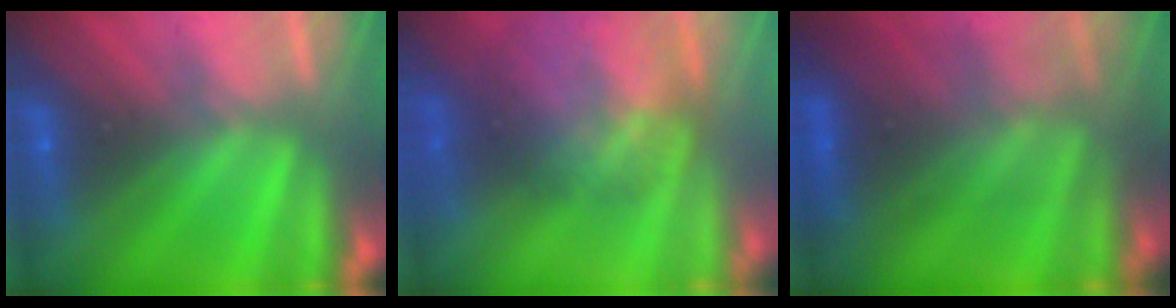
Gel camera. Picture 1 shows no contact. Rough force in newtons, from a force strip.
{"total": 8.8}
{"total": 4.5}